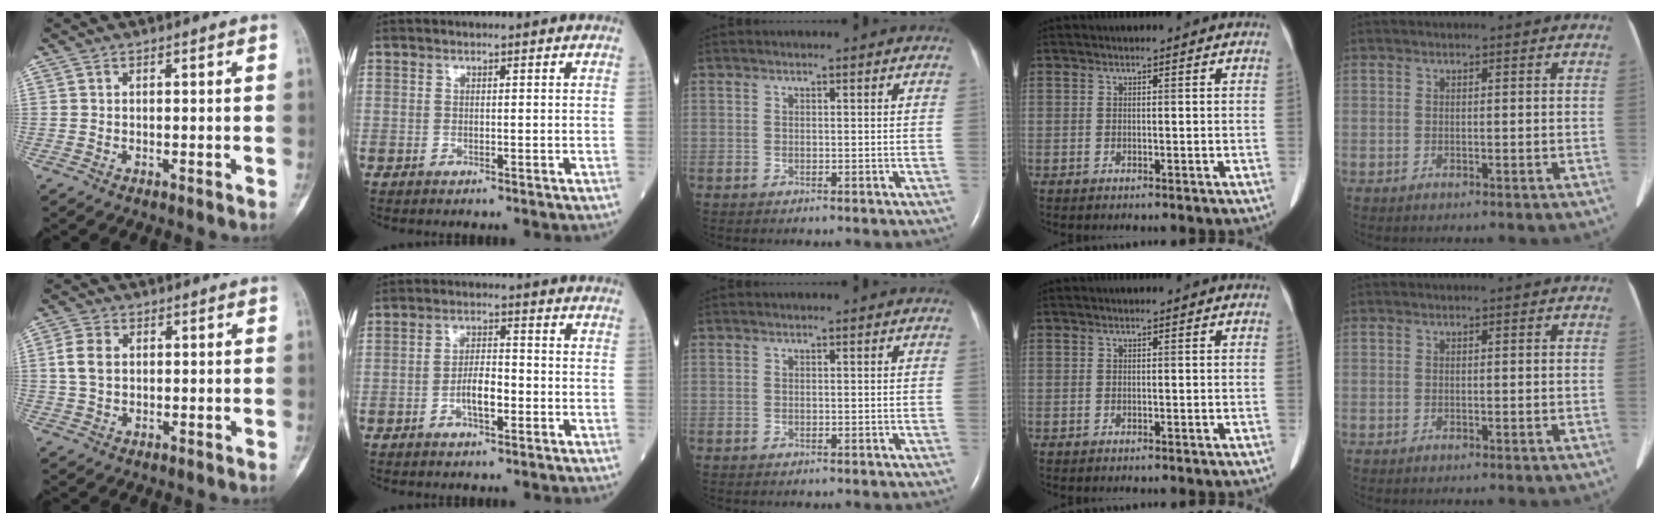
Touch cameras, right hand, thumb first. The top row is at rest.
{"thumb": {"total": 4.8, "force": [0.8, 3.4, 3.4], "torque": [-0.066, 0.004, 0.014]}, "index": {"total": 4.5, "force": [-1.5, 1.5, 4.0], "torque": [-0.073, 0.008, -0.029]}}